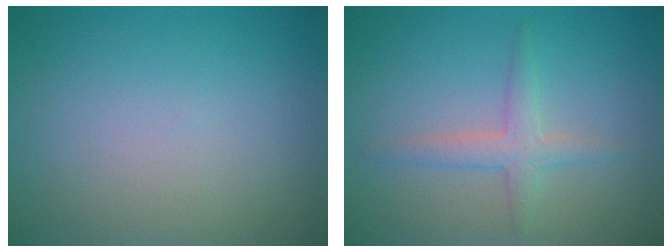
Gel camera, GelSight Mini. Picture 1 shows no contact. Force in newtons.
{"total": 2.2, "press": 2.2, "slide": 0.1}